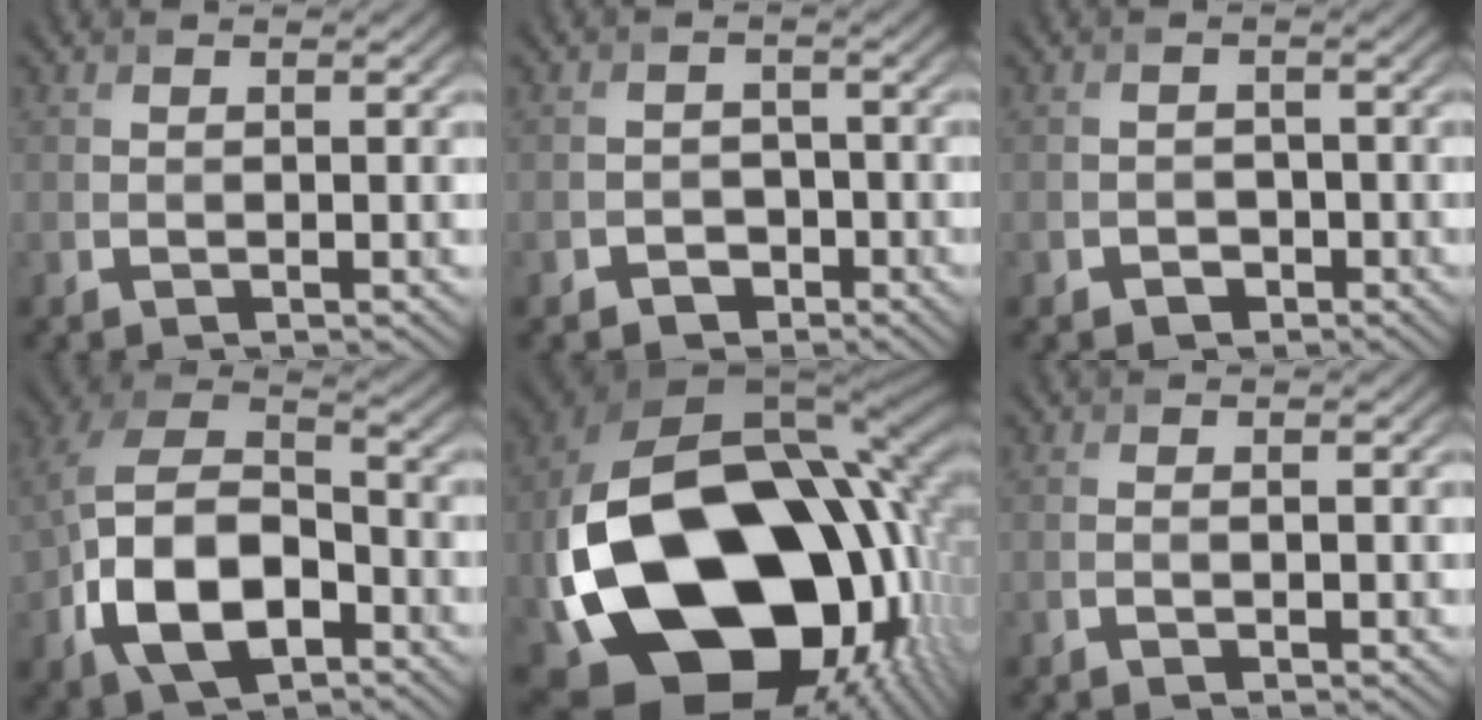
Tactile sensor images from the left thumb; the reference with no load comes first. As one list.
[{"total": 2.8, "force": [-1.8, 2.1, 0.1], "torque": [0.012, 0.004, -0.038]}, {"total": 1.7, "force": [-1.1, 1.3, -0.1], "torque": [0.010, -0.003, -0.021]}, {"total": 13.4, "force": [-4.0, 8.4, 9.7], "torque": [-0.230, -0.016, -0.082]}, {"total": 23.3, "force": [-4.2, 16.2, 16.2], "torque": [-0.391, -0.049, -0.035]}, {"total": 0.7, "force": [-0.4, 0.0, 0.6], "torque": [-0.014, -0.001, -0.008]}]